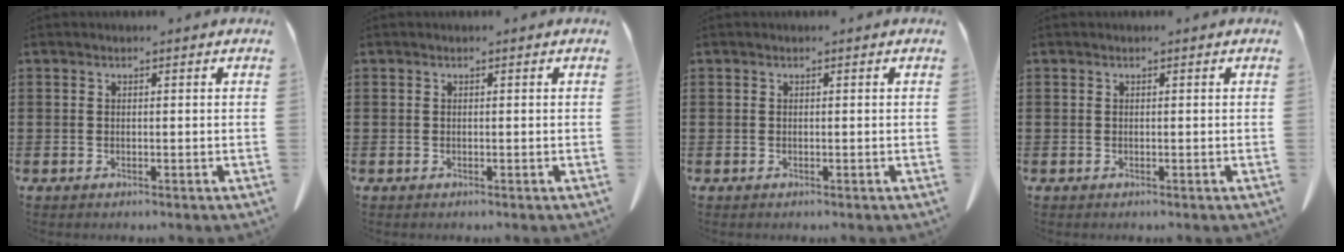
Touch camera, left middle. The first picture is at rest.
{"total": 0.0}
{"total": 0.0}
{"total": 0.0}